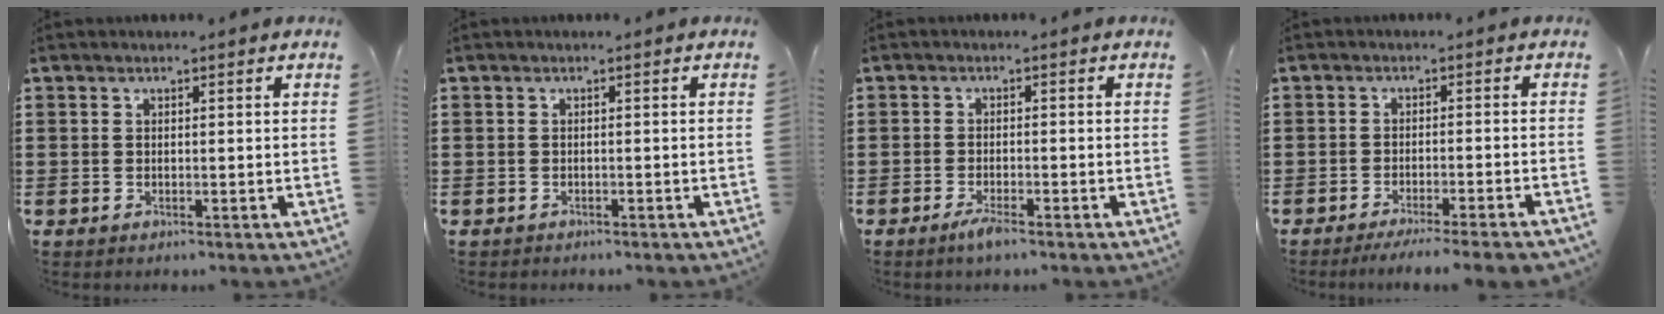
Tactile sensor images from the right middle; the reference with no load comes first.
{"total": 0.6, "force": [-0.5, 0.1, 0.0], "torque": [-0.001, 0.000, -0.012]}
{"total": 2.5, "force": [-1.7, 0.3, 1.8], "torque": [-0.037, -0.002, -0.033]}
{"total": 3.0, "force": [-2.6, -0.4, 1.4], "torque": [-0.022, 0.000, -0.052]}